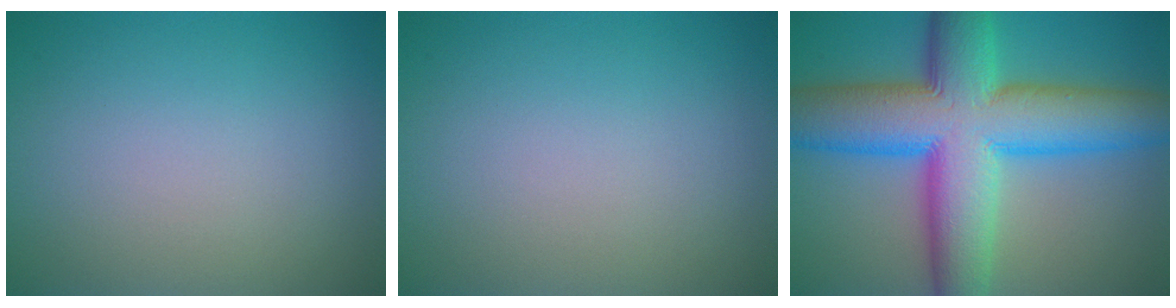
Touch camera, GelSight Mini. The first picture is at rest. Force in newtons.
{"total": 0.0}
{"total": 14.2, "press": 14.2, "slide": 0.2}